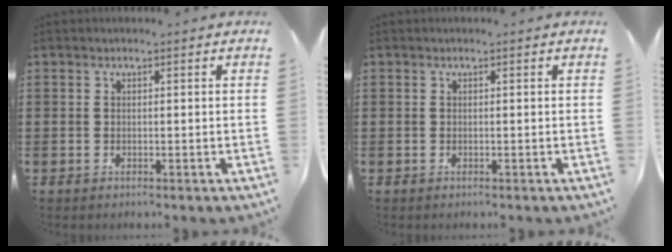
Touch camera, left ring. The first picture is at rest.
{"total": 0.0}